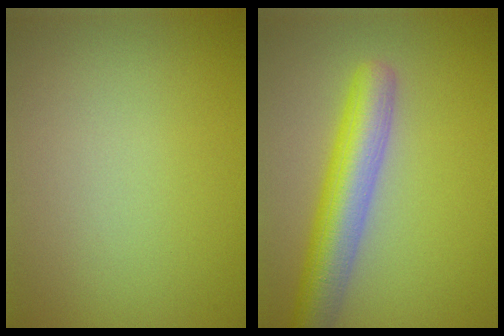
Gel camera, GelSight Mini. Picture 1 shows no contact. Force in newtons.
{"total": 6.1, "press": 6.1, "slide": 0.3}